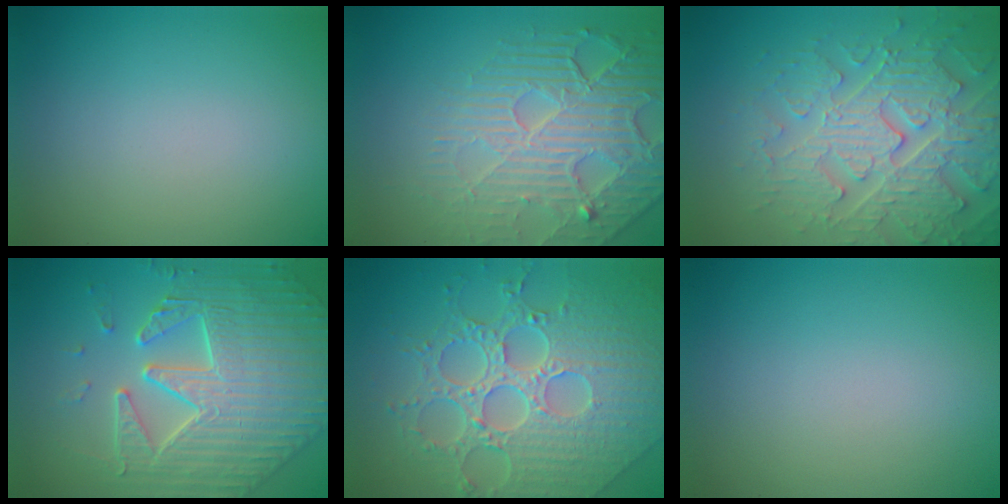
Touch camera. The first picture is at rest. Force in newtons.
{"total": 6.6, "press": 5.3, "slide": 4.0}
{"total": 6.8, "press": 5.8, "slide": 3.6}
{"total": 6.8, "press": 5.9, "slide": 3.4}
{"total": 8.7, "press": 6.4, "slide": 5.8}
{"total": 0.0}